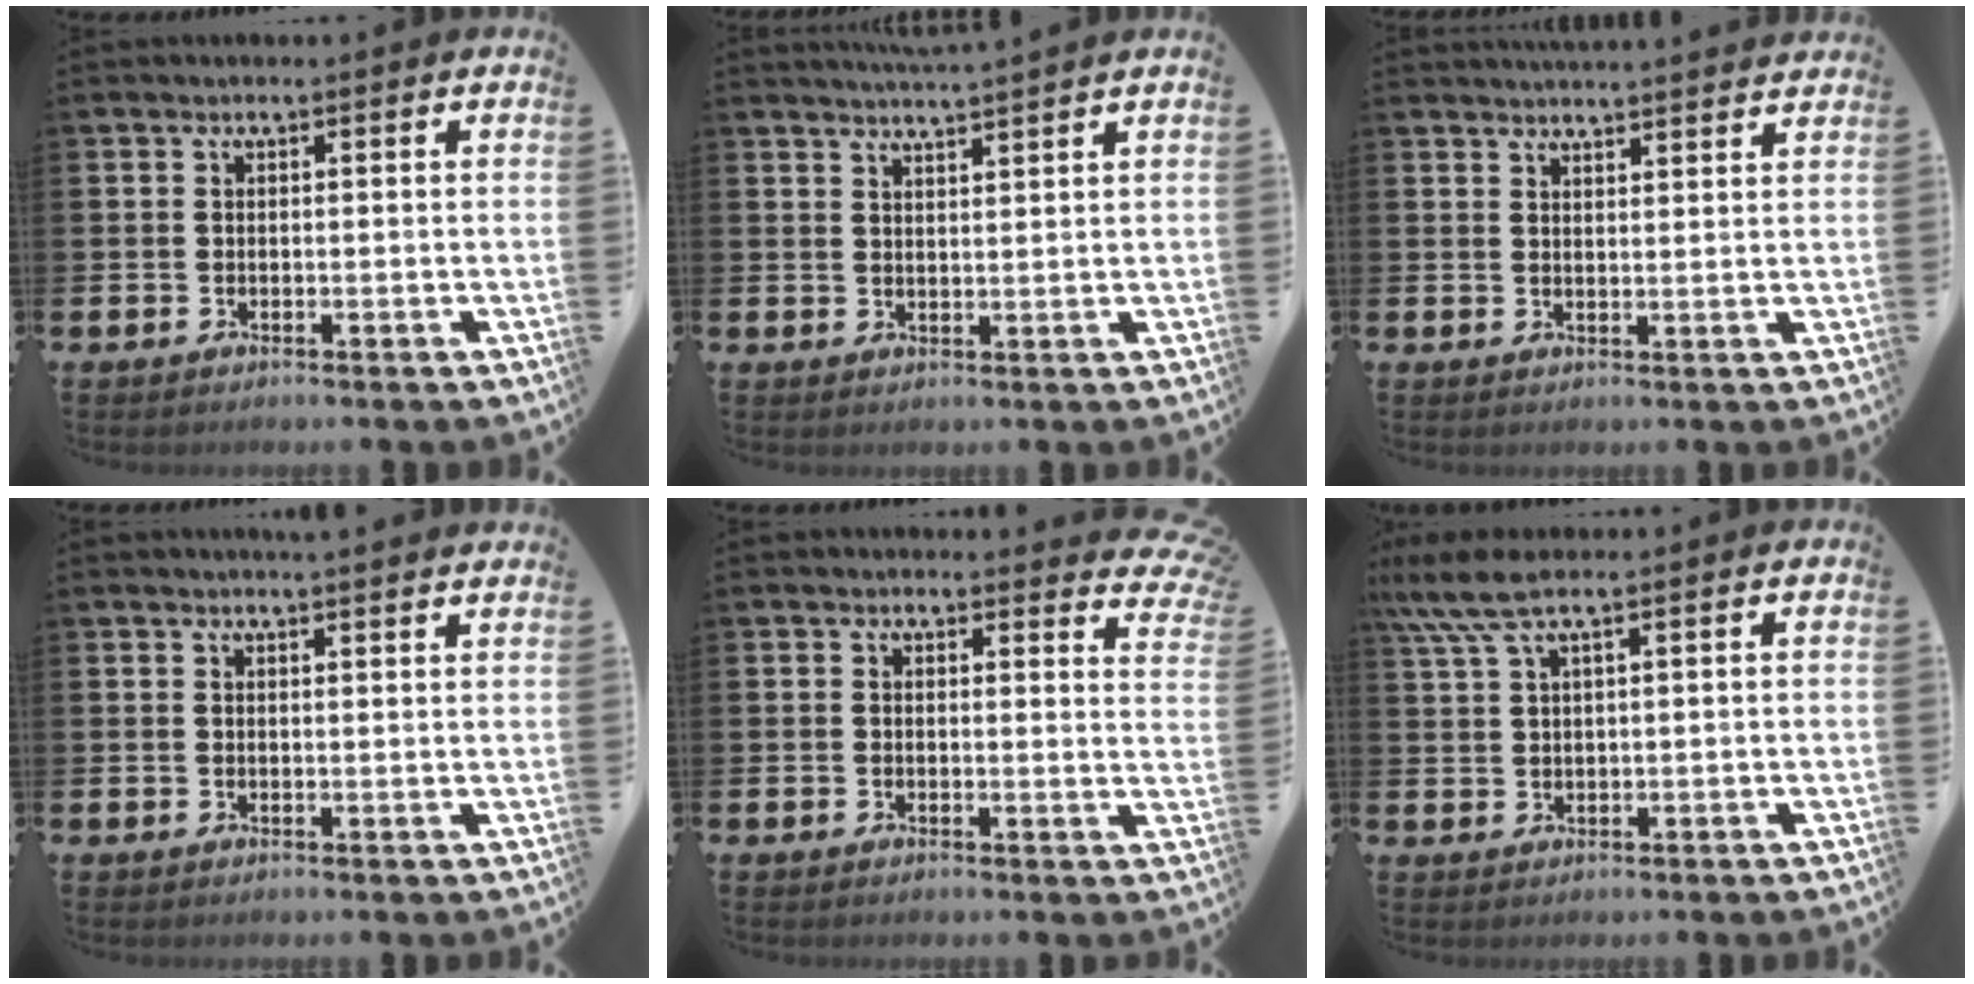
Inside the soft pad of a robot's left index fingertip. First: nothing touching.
{"total": 3.1, "force": [3.0, -0.6, 0.1], "torque": [-0.002, -0.017, 0.054]}
{"total": 3.3, "force": [3.3, -0.5, -0.2], "torque": [0.001, -0.021, 0.060]}
{"total": 2.2, "force": [2.2, -0.3, 0.0], "torque": [0.001, -0.011, 0.039]}
{"total": 2.5, "force": [2.4, 0.6, 0.3], "torque": [0.009, -0.017, 0.039]}
{"total": 5.7, "force": [3.7, 1.0, 4.2], "torque": [-0.093, 0.002, 0.067]}